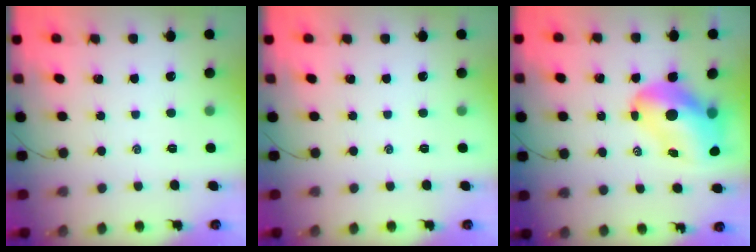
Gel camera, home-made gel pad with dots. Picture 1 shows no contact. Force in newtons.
{"total": 0.0}
{"total": 13.6, "press": 13.0, "slide": 3.9}